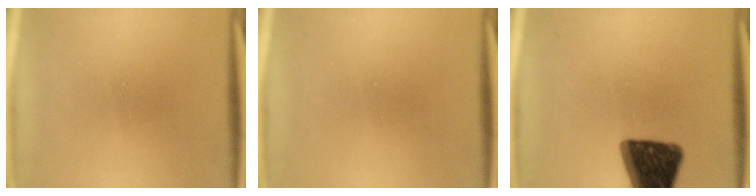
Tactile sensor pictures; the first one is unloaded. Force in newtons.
{"total": 0.0}
{"total": 14.4}